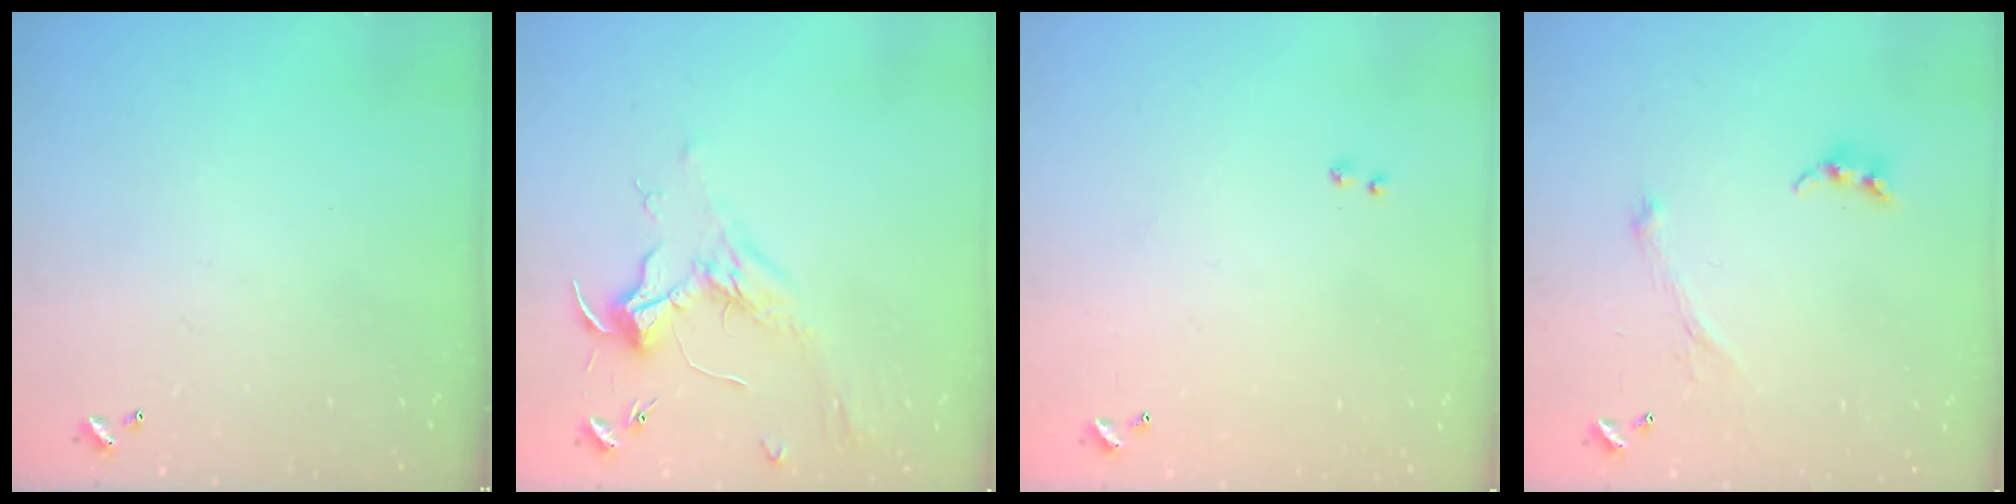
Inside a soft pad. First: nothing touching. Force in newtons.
{"total": 1.8, "press": 1.6, "slide": 0.6}
{"total": 8.2, "press": 8.2, "slide": 0.5}
{"total": 2.1, "press": 2.0, "slide": 0.7}